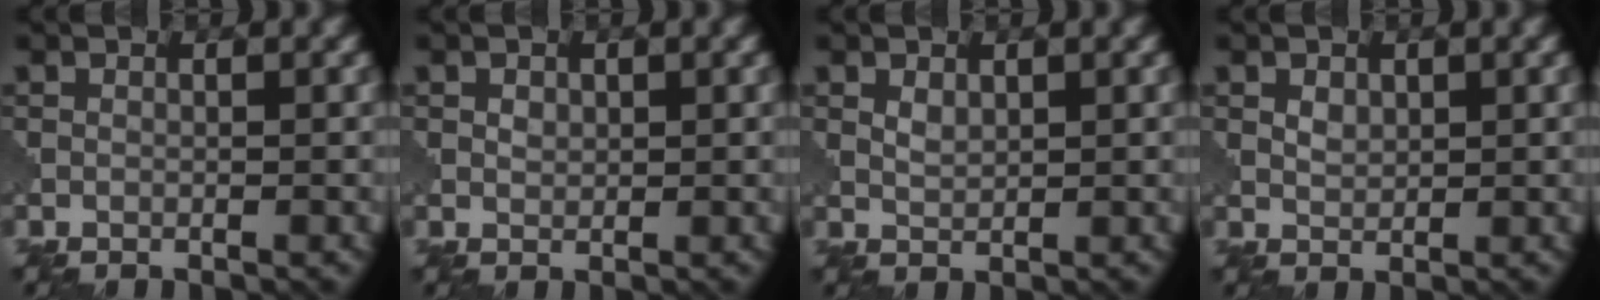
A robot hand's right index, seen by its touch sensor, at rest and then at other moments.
{"total": 0.9, "force": [0.4, 0.7, 0.5], "torque": [-0.009, 0.000, 0.006]}
{"total": 1.4, "force": [0.6, 0.8, 0.9], "torque": [-0.021, -0.001, 0.015]}
{"total": 1.4, "force": [0.6, 0.9, 0.8], "torque": [-0.015, 0.000, 0.012]}